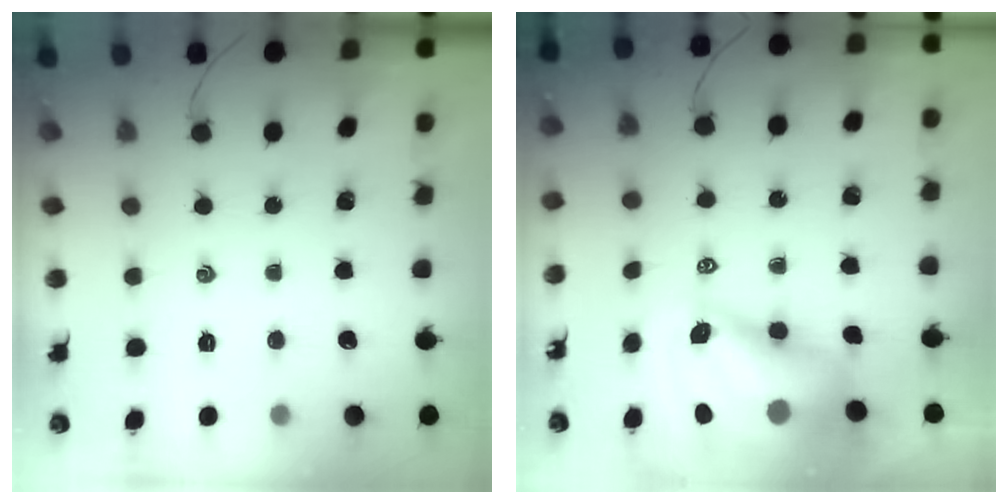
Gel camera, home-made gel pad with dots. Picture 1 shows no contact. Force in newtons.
{"total": 13.9, "press": 13.3, "slide": 4.0}